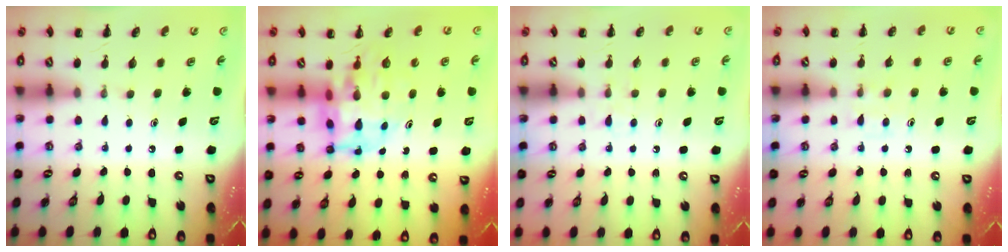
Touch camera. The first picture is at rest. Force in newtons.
{"total": 11.1, "press": 10.5, "slide": 3.6}
{"total": 4.1, "press": 3.7, "slide": 1.8}
{"total": 4.4, "press": 4.1, "slide": 1.6}